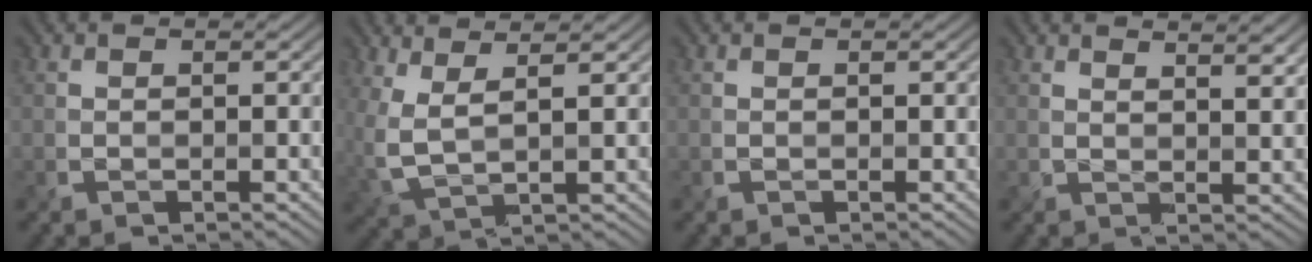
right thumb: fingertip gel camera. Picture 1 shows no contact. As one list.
[{"total": 5.1, "force": [2.5, 1.5, 4.1], "torque": [-0.115, 0.001, 0.054]}, {"total": 0.0}, {"total": 4.2, "force": [3.3, 0.7, 2.5], "torque": [-0.039, -0.002, 0.050]}]